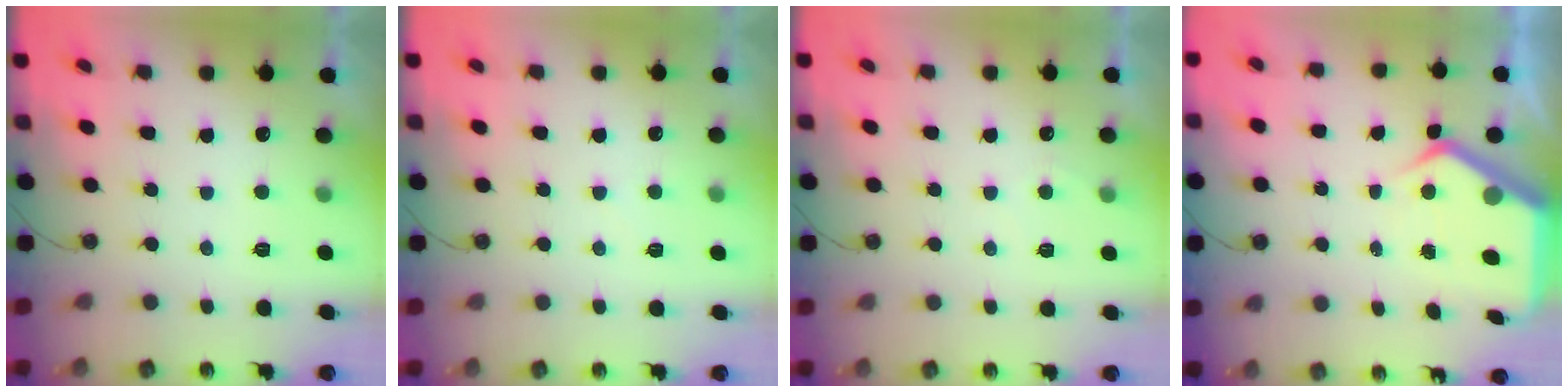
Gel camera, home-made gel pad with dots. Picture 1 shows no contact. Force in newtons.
{"total": 3.1, "press": 3.1, "slide": 0.4}
{"total": 3.9, "press": 3.8, "slide": 0.5}
{"total": 6.7, "press": 6.7, "slide": 0.4}